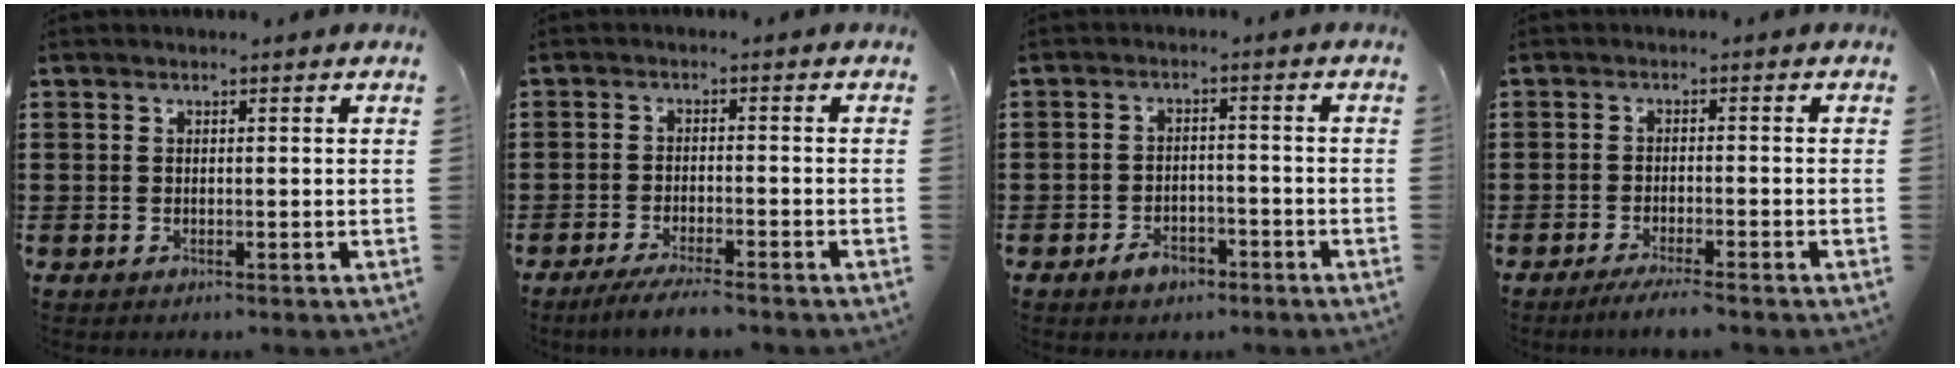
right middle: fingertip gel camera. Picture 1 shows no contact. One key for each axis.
{"total": 3.5, "fx": -3.1, "fy": 0.1, "fz": 1.6, "tx": -0.033, "ty": -0.006, "tz": -0.060}
{"total": 3.2, "fx": -2.4, "fy": 1.7, "fz": 1.3, "tx": -0.025, "ty": 0.006, "tz": -0.047}
{"total": 2.6, "fx": -2.3, "fy": -0.2, "fz": 1.2, "tx": -0.018, "ty": -0.001, "tz": -0.043}